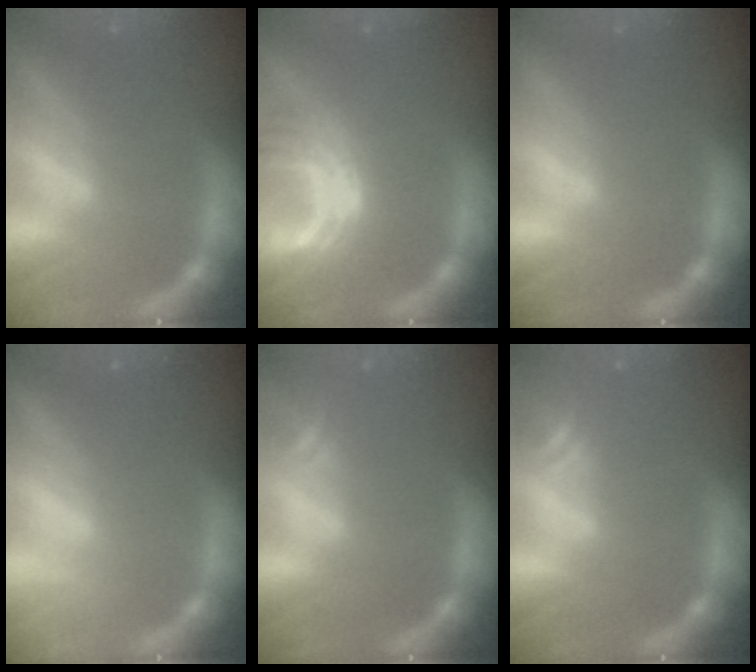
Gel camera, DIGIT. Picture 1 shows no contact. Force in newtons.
{"total": 7.0}
{"total": 0.0}
{"total": 0.9}
{"total": 1.5}
{"total": 2.4}